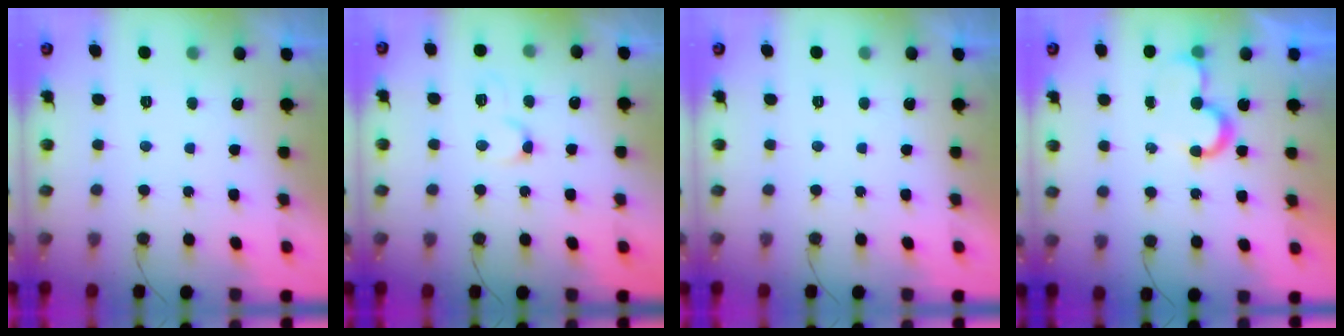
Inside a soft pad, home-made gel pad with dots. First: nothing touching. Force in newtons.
{"total": 3.9, "press": 3.9, "slide": 0.4}
{"total": 1.7, "press": 1.7, "slide": 0.1}
{"total": 6.2, "press": 5.7, "slide": 2.4}